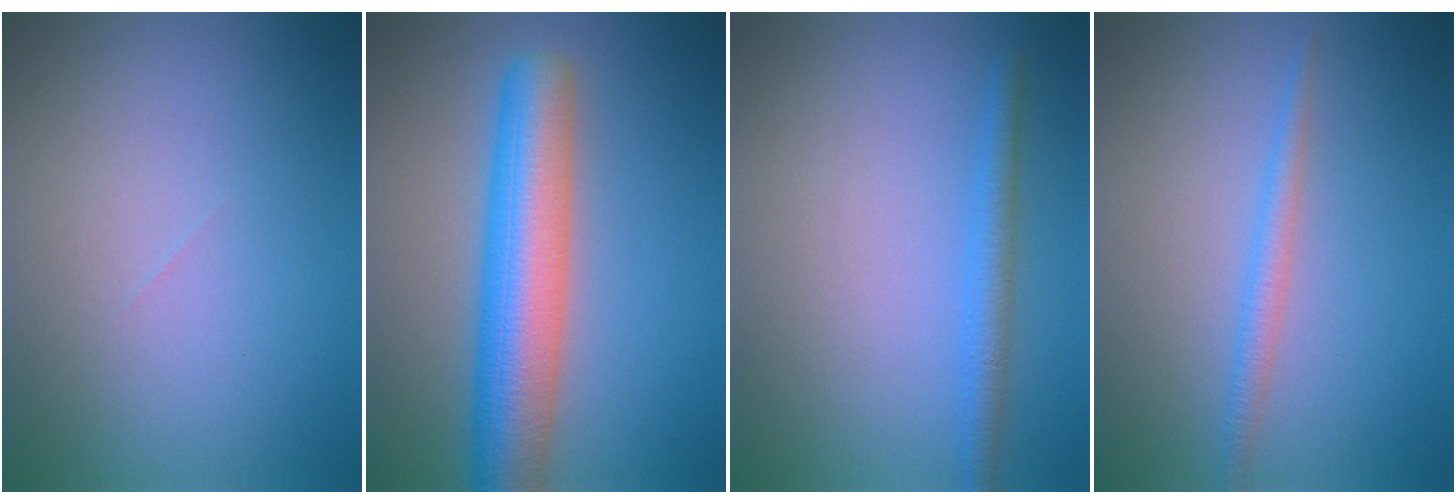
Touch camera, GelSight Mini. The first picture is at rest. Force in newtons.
{"total": 8.9, "press": 8.9, "slide": 0.3}
{"total": 2.2, "press": 2.2, "slide": 0.2}
{"total": 1.9, "press": 1.9, "slide": 0.0}